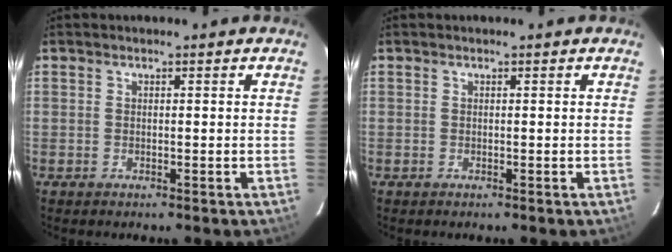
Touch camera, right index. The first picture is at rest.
{"total": 0.0}